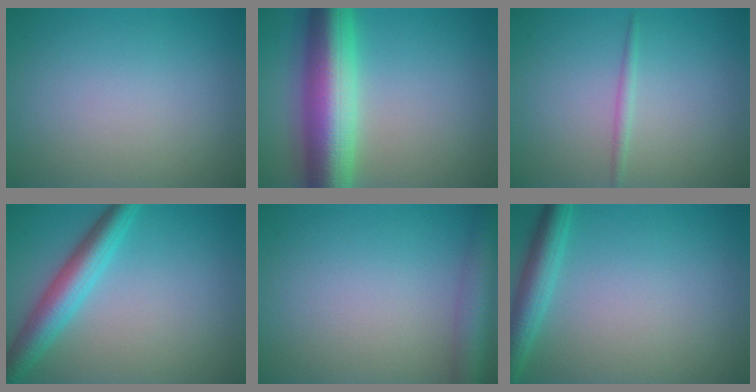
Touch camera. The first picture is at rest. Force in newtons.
{"total": 10.7, "press": 10.6, "slide": 0.2}
{"total": 1.0, "press": 1.0, "slide": 0.0}
{"total": 4.9, "press": 4.9, "slide": 0.1}
{"total": 4.5, "press": 4.5, "slide": 0.2}
{"total": 3.6, "press": 3.6, "slide": 0.2}